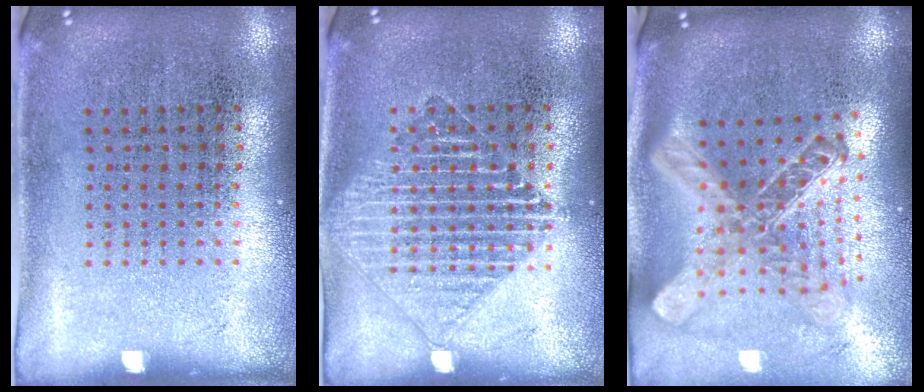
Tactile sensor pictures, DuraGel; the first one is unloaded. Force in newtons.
{"total": 1.5, "press": 1.5, "slide": 0.3}
{"total": 2.8, "press": 2.0, "slide": 1.9}